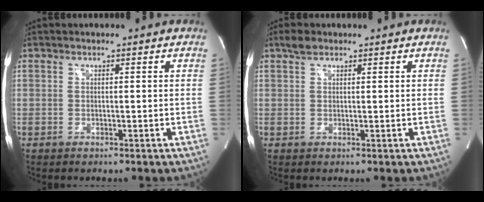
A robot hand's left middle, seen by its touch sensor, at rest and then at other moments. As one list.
[{"total": 1.8, "force": [1.4, 0.9, 0.8], "torque": [-0.022, 0.011, 0.026]}]